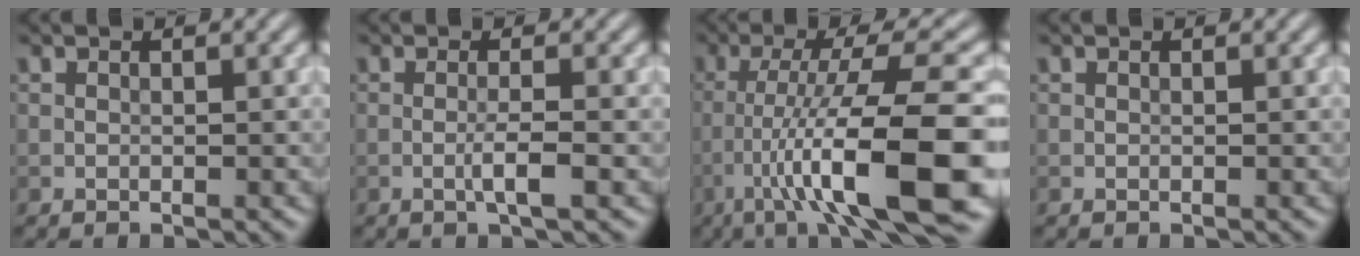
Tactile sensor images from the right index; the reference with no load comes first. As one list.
[{"total": 2.0, "force": [-0.7, 0.1, 1.9], "torque": [-0.036, 0.002, -0.015]}, {"total": 12.9, "force": [-5.1, 2.3, 11.6], "torque": [-0.179, 0.012, -0.075]}, {"total": 0.0}]